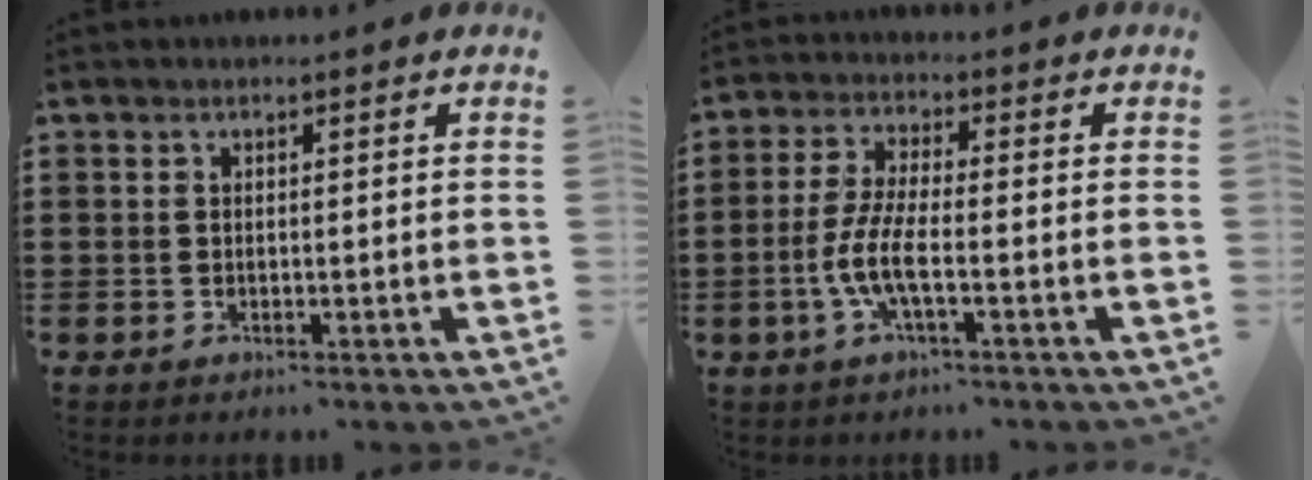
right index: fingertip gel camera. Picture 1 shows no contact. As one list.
[{"total": 6.3, "force": [-2.3, 1.4, 5.7], "torque": [-0.131, -0.012, -0.050]}]